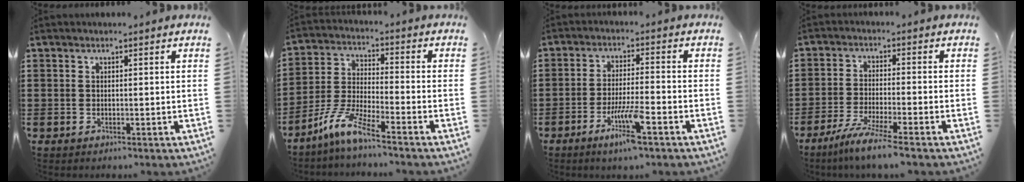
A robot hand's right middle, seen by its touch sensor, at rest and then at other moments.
{"total": 7.4, "force": [-5.8, 0.5, 4.6], "torque": [-0.108, -0.011, -0.114]}
{"total": 6.5, "force": [-3.7, 0.6, 5.3], "torque": [-0.102, -0.007, -0.067]}
{"total": 5.6, "force": [-4.6, -0.5, 3.1], "torque": [-0.069, -0.021, -0.087]}